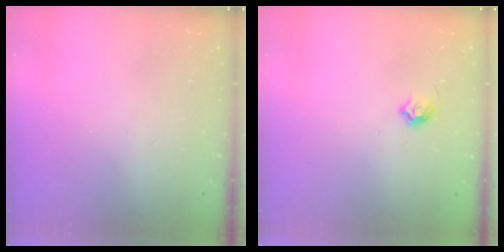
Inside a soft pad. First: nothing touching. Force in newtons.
{"total": 5.5, "press": 5.4, "slide": 0.9}